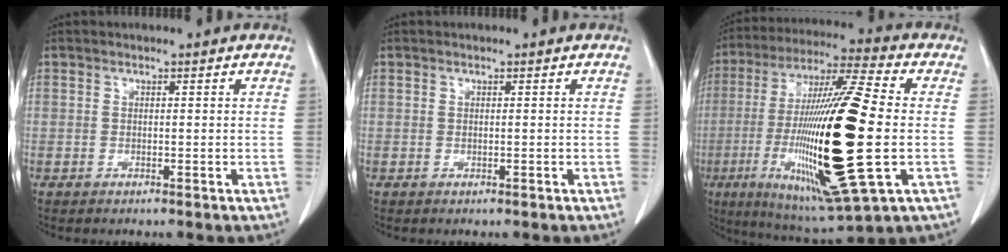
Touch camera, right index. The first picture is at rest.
{"total": 0.0}
{"total": 26.1, "force": [-4.1, 2.4, 25.7], "torque": [-0.518, -0.031, -0.072]}